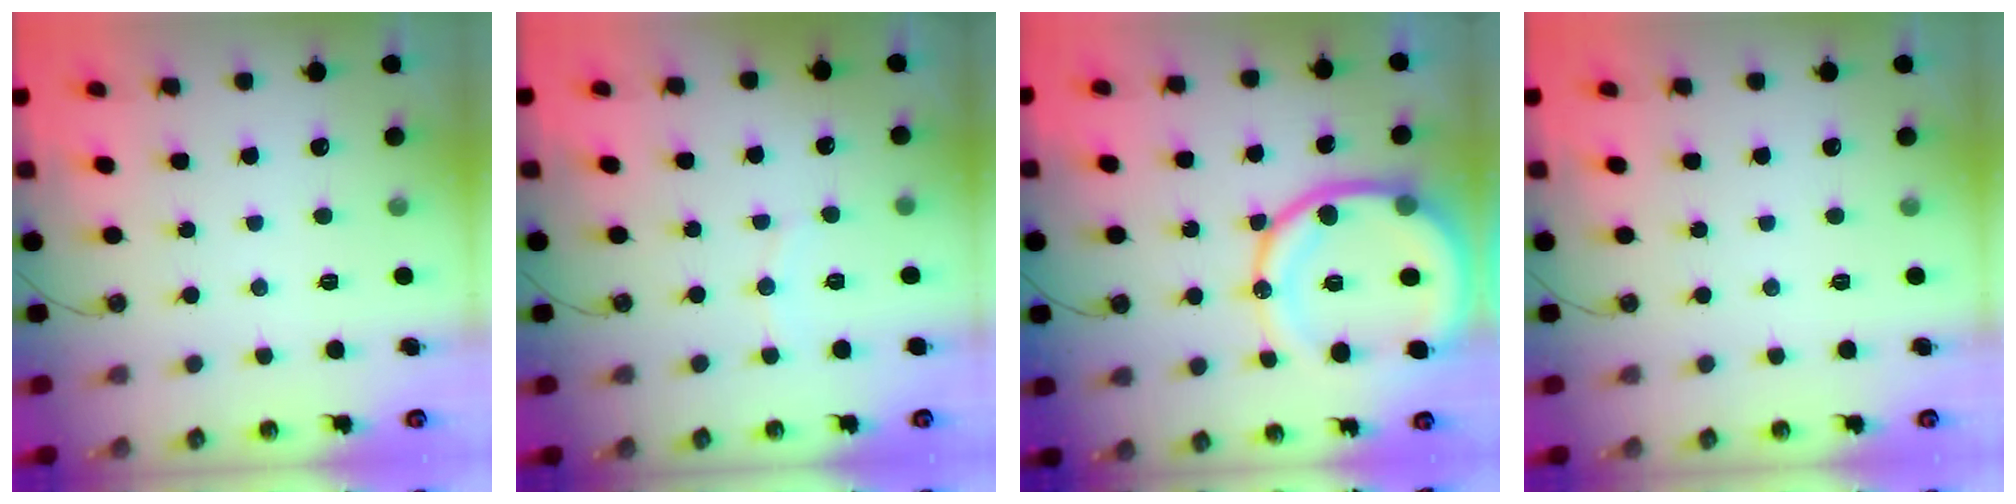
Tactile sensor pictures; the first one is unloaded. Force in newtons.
{"total": 3.7, "press": 3.6, "slide": 0.9}
{"total": 17.9, "press": 17.8, "slide": 2.1}
{"total": 0.0}